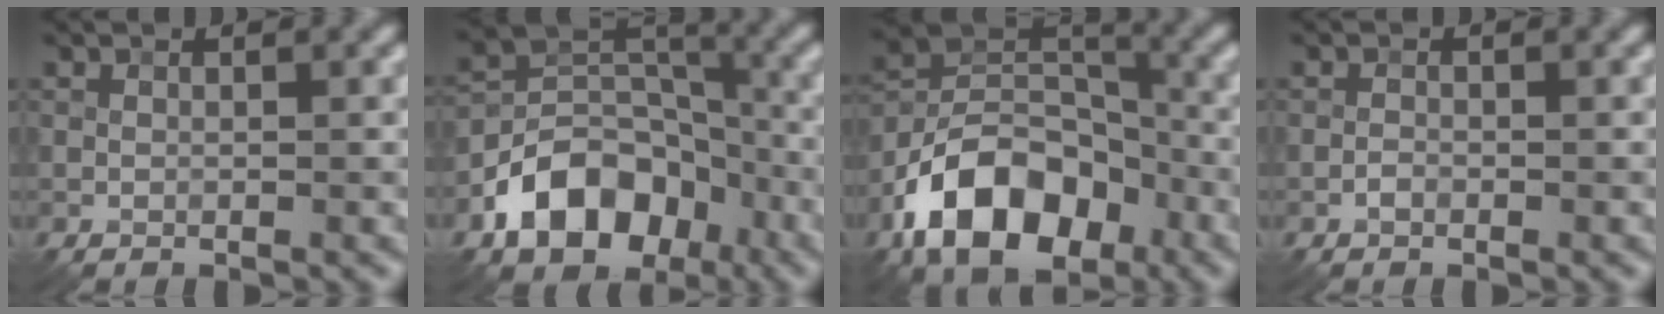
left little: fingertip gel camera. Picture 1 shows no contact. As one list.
[{"total": 9.1, "force": [-4.9, 6.0, 4.7], "torque": [-0.068, -0.001, -0.093]}, {"total": 11.2, "force": [-5.8, 6.7, 6.9], "torque": [-0.121, 0.004, -0.115]}, {"total": 0.6, "force": [-0.4, 0.3, 0.3], "torque": [-0.006, 0.001, -0.009]}]